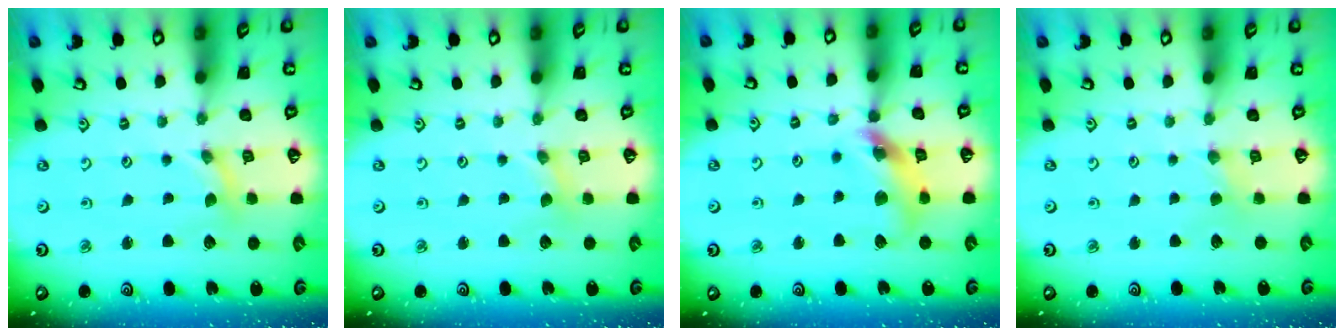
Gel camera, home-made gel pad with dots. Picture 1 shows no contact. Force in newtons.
{"total": 0.8, "press": 0.8, "slide": 0.2}
{"total": 13.2, "press": 13.1, "slide": 1.7}
{"total": 1.8, "press": 1.8, "slide": 0.4}